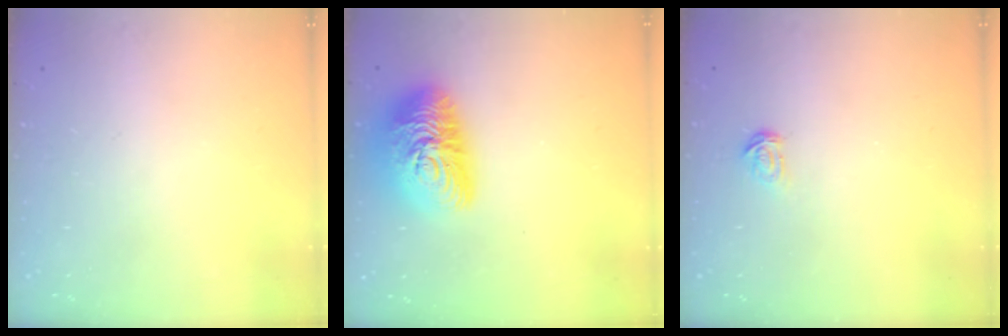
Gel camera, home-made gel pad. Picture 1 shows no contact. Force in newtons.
{"total": 16.9, "press": 16.8, "slide": 1.2}
{"total": 1.6, "press": 1.6, "slide": 0.2}